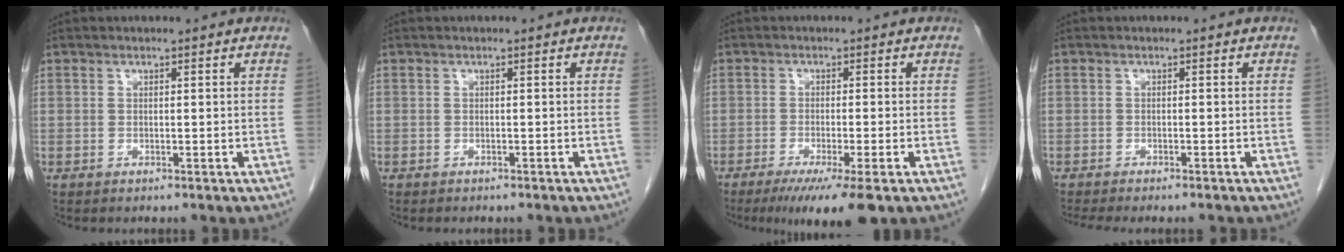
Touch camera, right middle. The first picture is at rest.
{"total": 2.4, "force": [-2.0, 0.9, 1.0], "torque": [-0.023, -0.003, -0.017]}
{"total": 7.9, "force": [-5.2, 0.2, 6.0], "torque": [-0.088, -0.019, -0.081]}
{"total": 7.3, "force": [-6.6, 1.1, 3.0], "torque": [-0.035, -0.007, -0.092]}